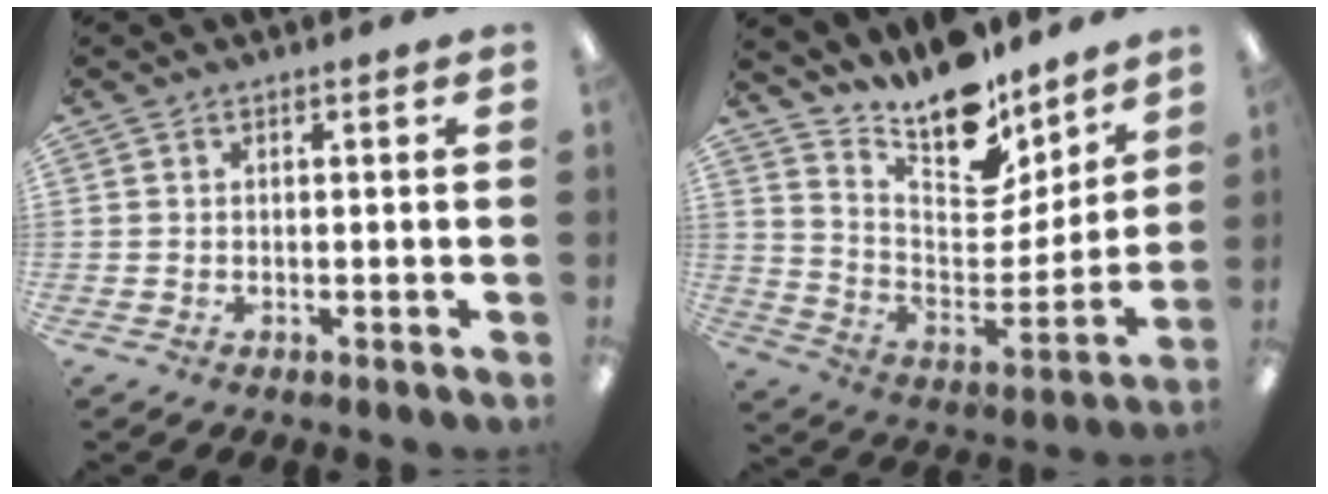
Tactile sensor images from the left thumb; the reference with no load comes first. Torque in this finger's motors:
{"motor_torque": [0.36, 0.21, 0.96, -1.81, 0.18]}